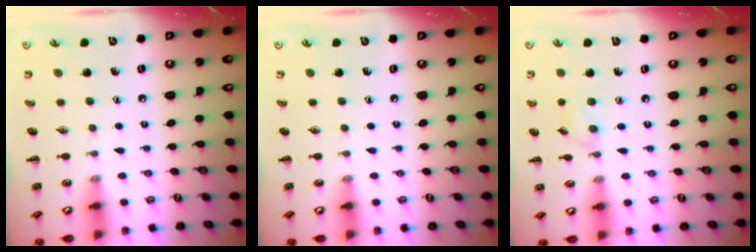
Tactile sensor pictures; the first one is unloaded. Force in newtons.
{"total": 0.0}
{"total": 6.1, "press": 5.7, "slide": 2.3}